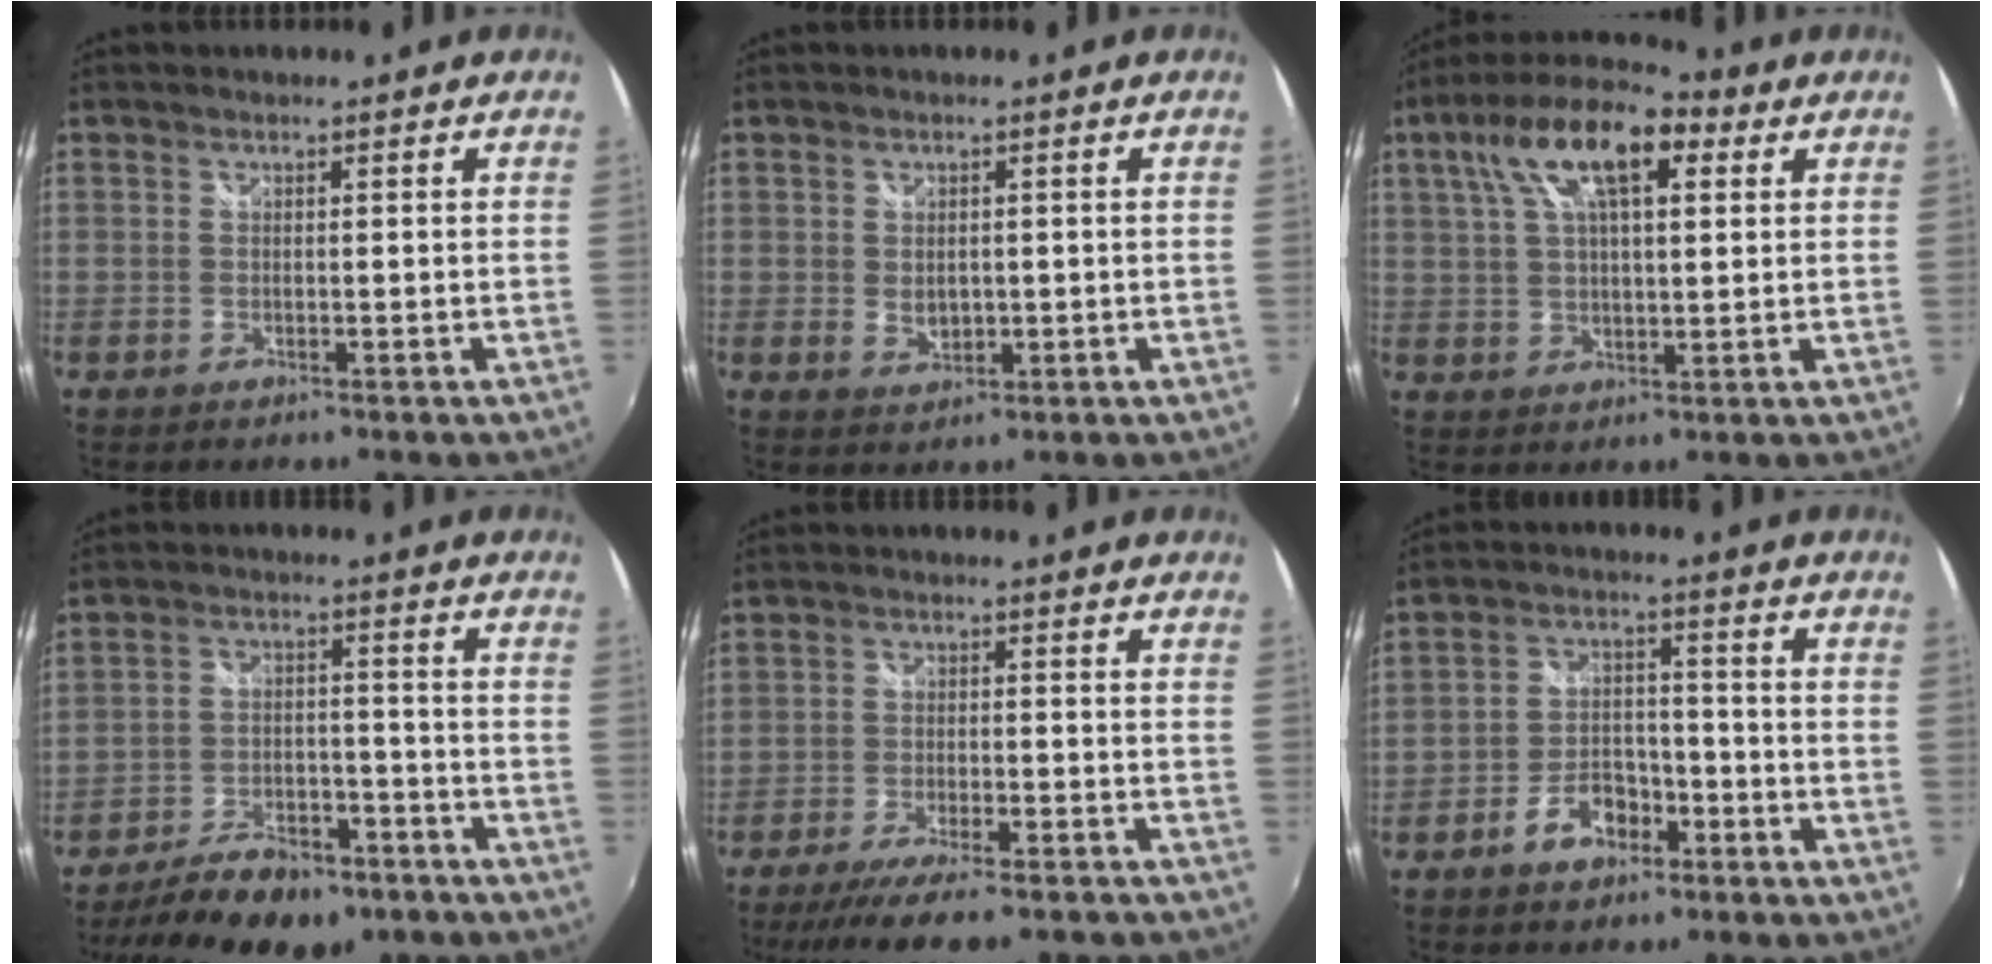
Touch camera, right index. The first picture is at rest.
{"total": 3.3, "force": [0.1, 2.6, 2.0], "torque": [-0.032, -0.005, 0.005]}
{"total": 14.8, "force": [6.2, 5.9, 12.0], "torque": [-0.222, 0.035, 0.098]}
{"total": 16.2, "force": [-12.0, 7.1, 8.3], "torque": [-0.173, -0.011, -0.173]}
{"total": 15.6, "force": [-13.1, 3.2, 7.8], "torque": [-0.157, -0.035, -0.193]}
{"total": 7.2, "force": [-4.4, 4.2, 3.8], "torque": [-0.078, 0.016, -0.070]}